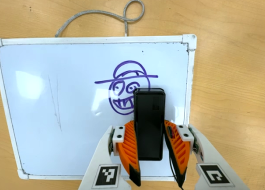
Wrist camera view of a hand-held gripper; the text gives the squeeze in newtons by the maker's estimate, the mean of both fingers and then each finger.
{"total": 4.6, "left": 3.0, "right": 6.2}